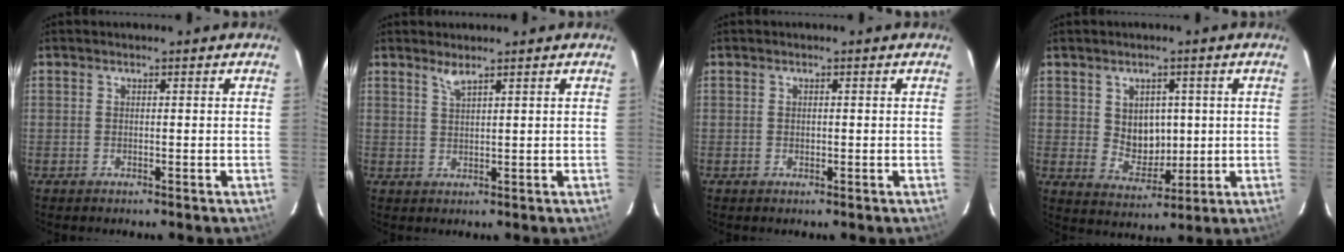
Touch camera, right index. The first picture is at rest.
{"total": 1.9, "force": [1.6, 0.0, 1.1], "torque": [-0.022, -0.001, 0.030]}
{"total": 0.6, "force": [0.1, 0.4, 0.4], "torque": [-0.006, 0.004, 0.003]}
{"total": 6.7, "force": [1.2, 5.5, 3.7], "torque": [-0.060, 0.005, 0.035]}